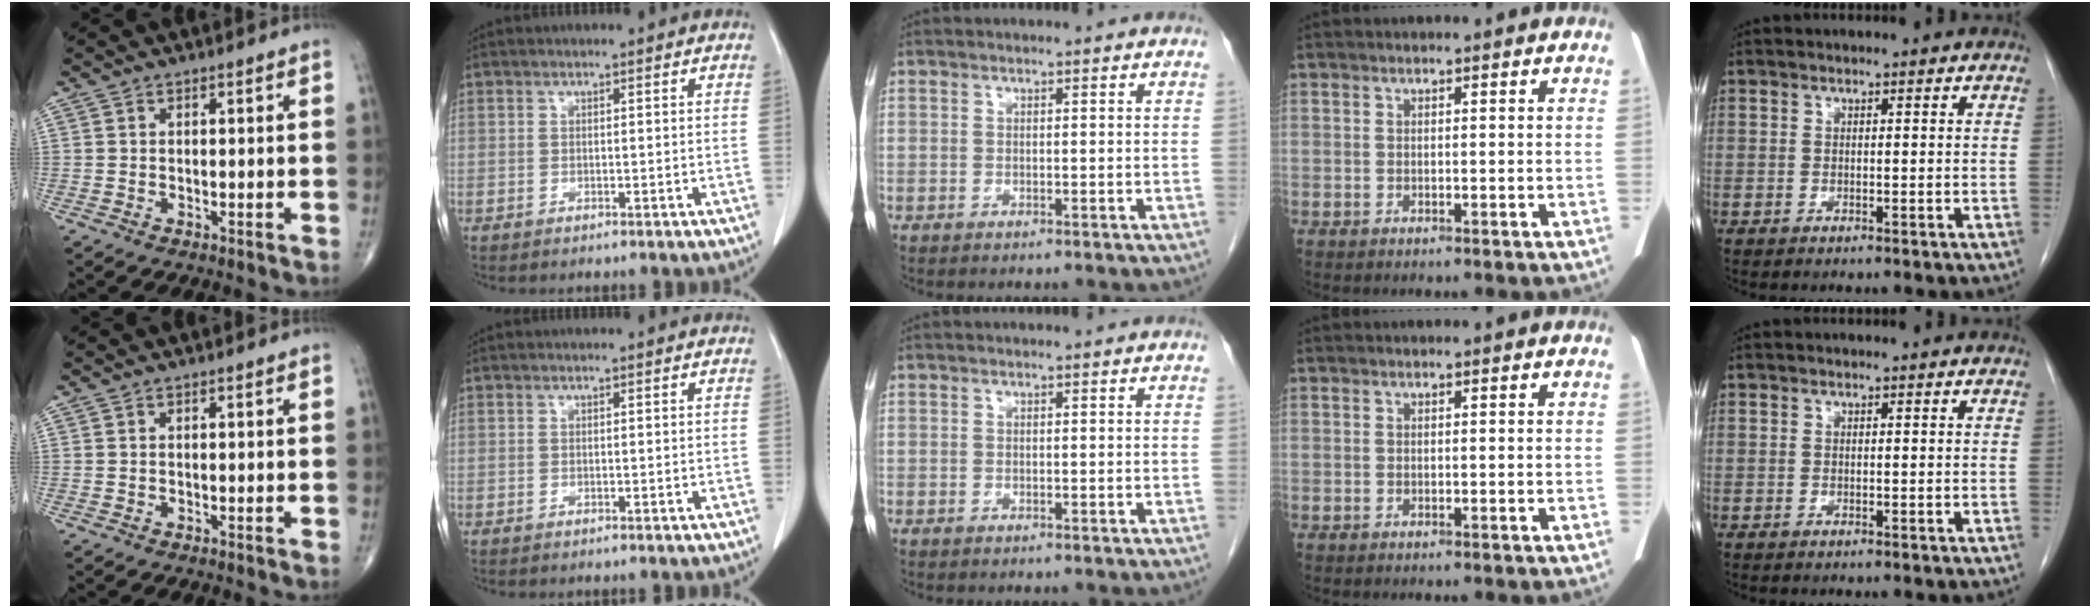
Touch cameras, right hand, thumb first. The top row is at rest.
{}